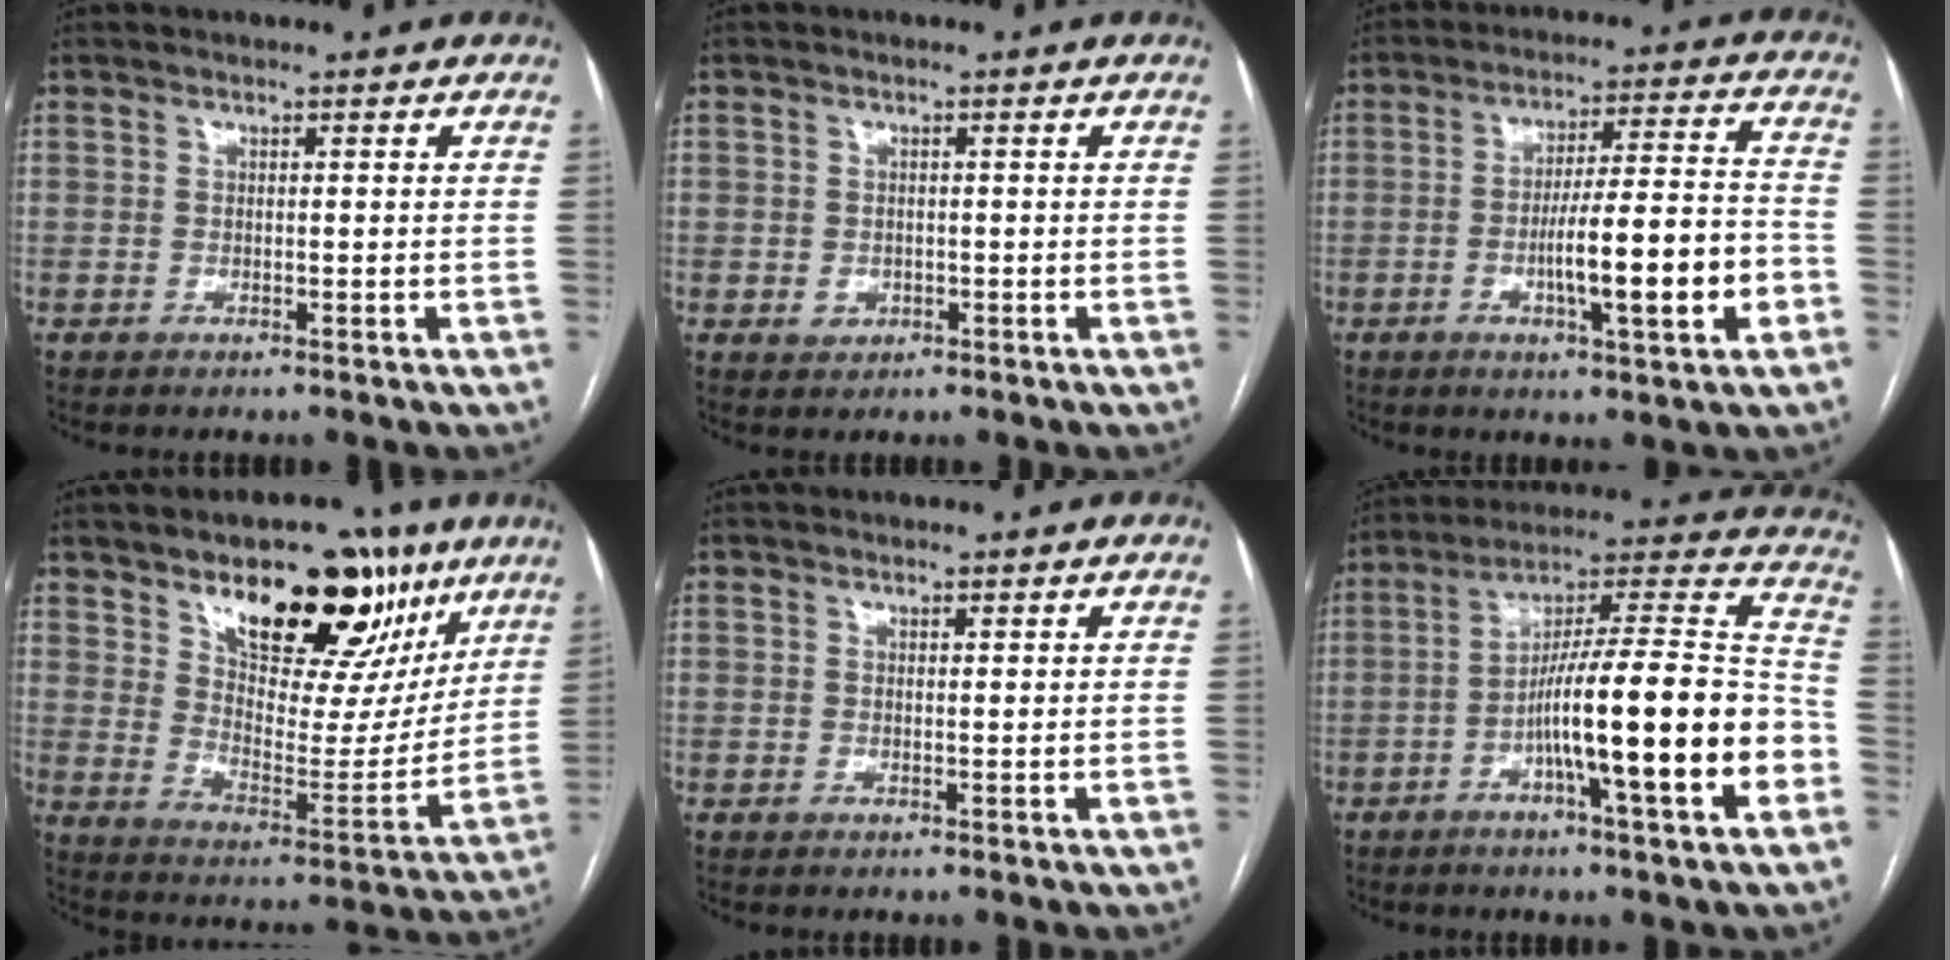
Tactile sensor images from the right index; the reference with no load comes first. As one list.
[{"total": 2.1, "force": [-0.4, 2.0, 0.5], "torque": [-0.004, 0.004, 0.001]}, {"total": 13.5, "force": [-3.9, 1.1, 12.8], "torque": [-0.206, 0.006, -0.059]}, {"total": 20.1, "force": [12.5, 8.7, 13.1], "torque": [-0.164, 0.000, 0.197]}, {"total": 0.5, "force": [0.4, 0.1, 0.2], "torque": [-0.007, -0.001, 0.007]}, {"total": 20.8, "force": [-6.3, 1.1, 19.8], "torque": [-0.281, 0.014, -0.101]}]